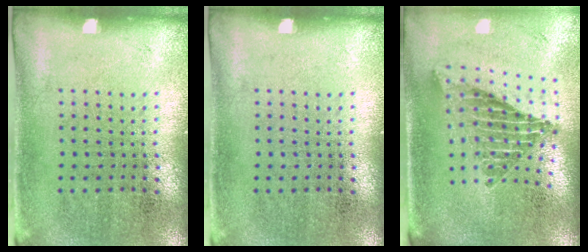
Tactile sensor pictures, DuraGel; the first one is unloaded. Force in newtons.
{"total": 0.0}
{"total": 2.4, "press": 1.7, "slide": 1.7}